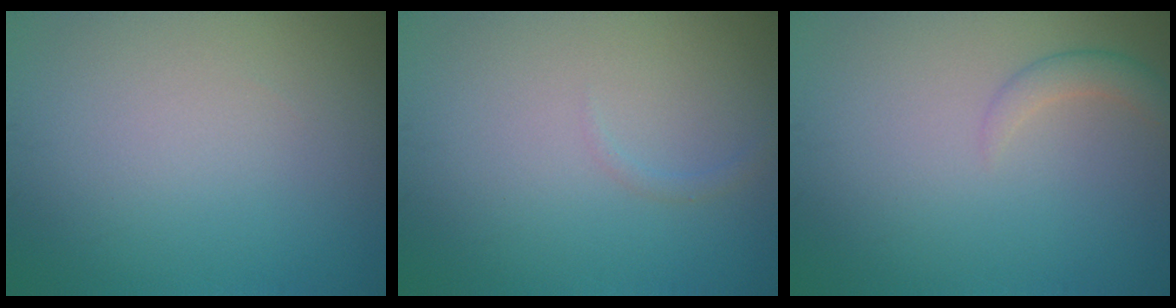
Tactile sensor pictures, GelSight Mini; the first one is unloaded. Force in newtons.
{"total": 0.6, "press": 0.6, "slide": 0.1}
{"total": 1.6, "press": 1.6, "slide": 0.0}